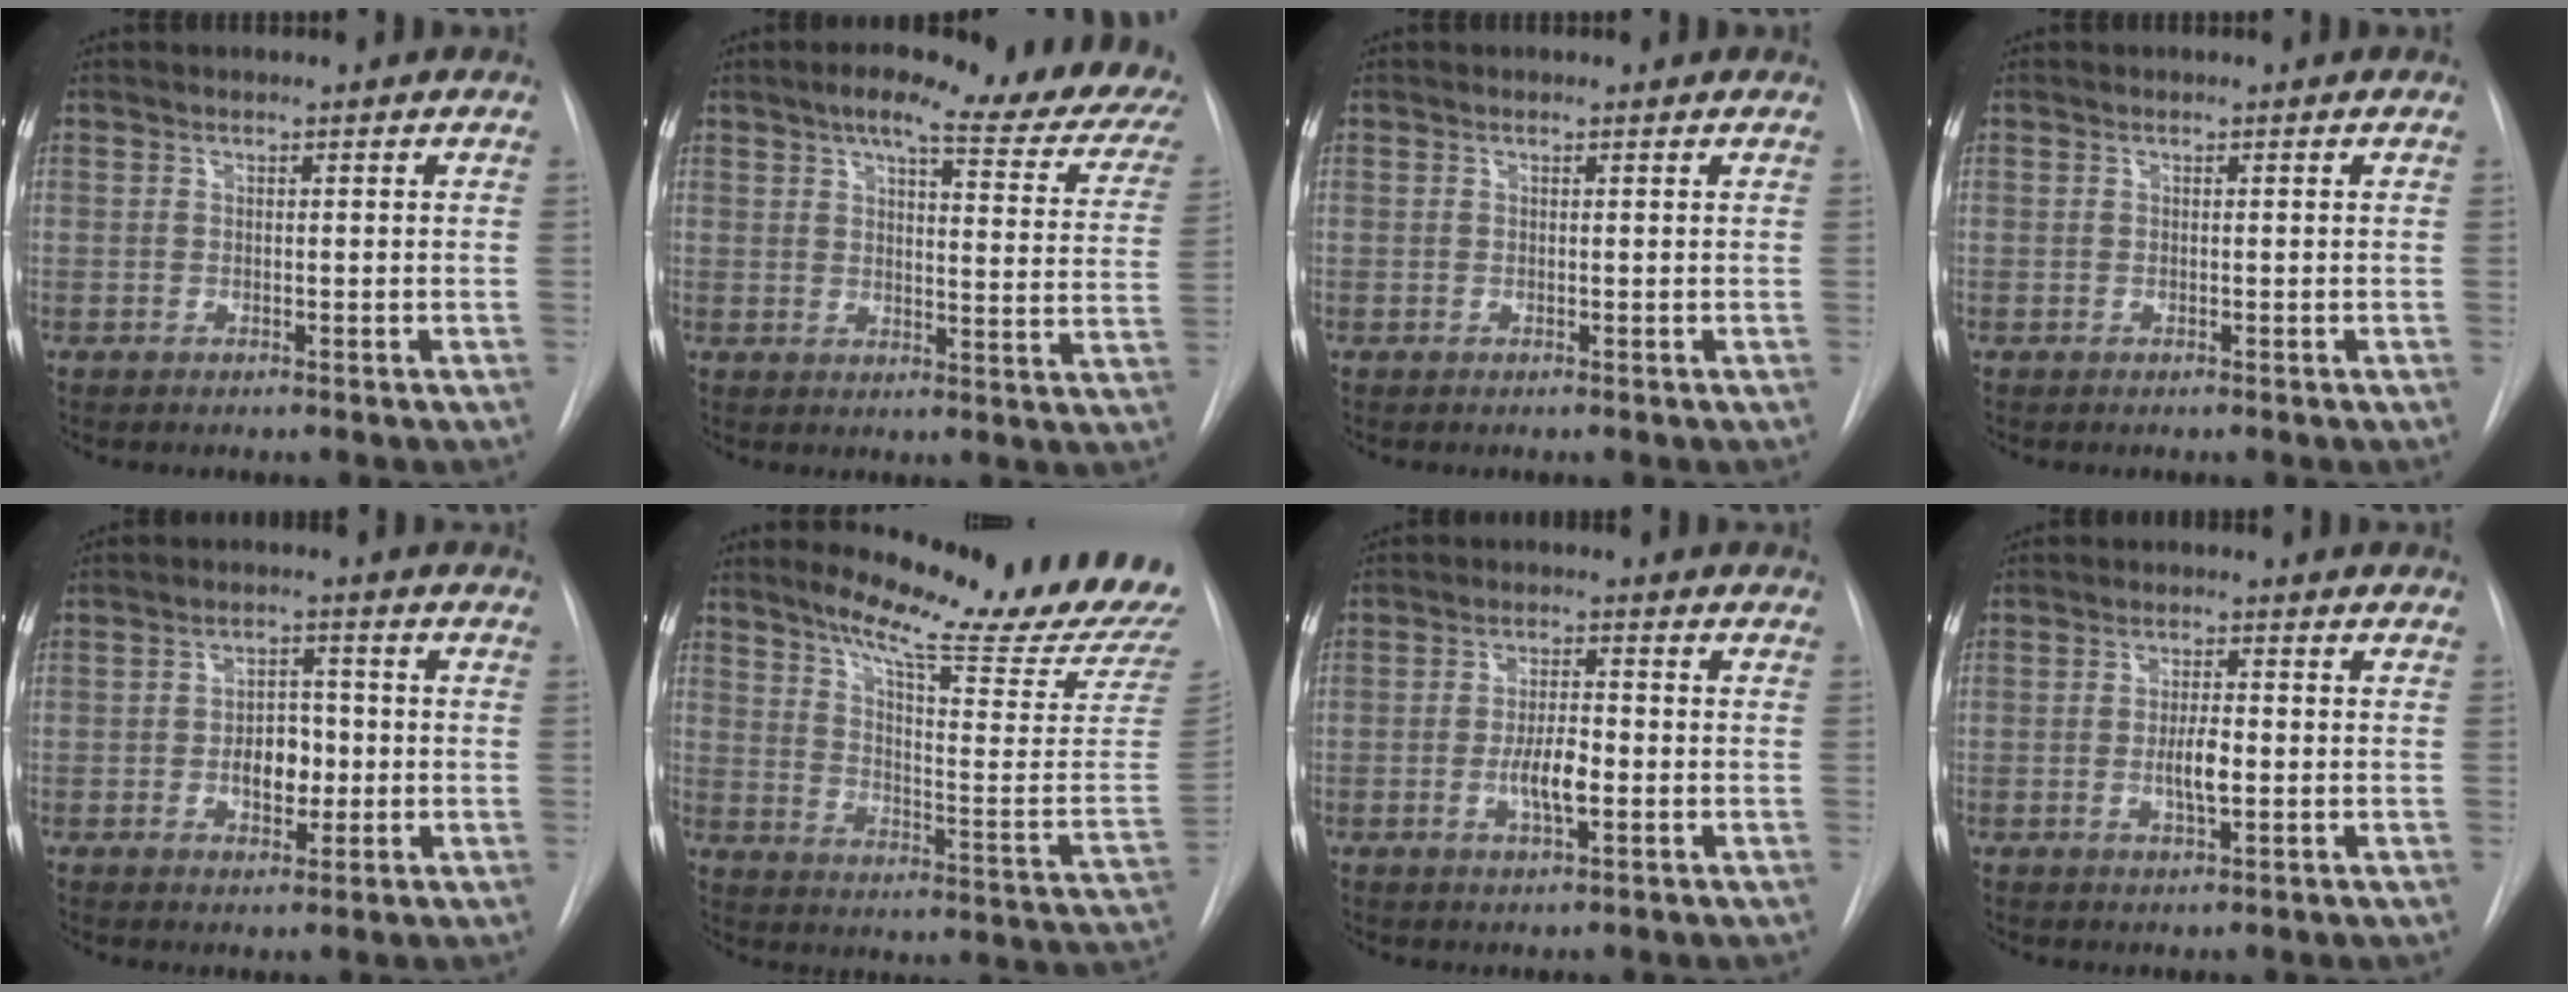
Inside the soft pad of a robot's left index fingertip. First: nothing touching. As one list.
[{"total": 22.0, "force": [16.9, 3.9, 13.5], "torque": [-0.173, -0.017, 0.187]}, {"total": 0.0}, {"total": 0.0}, {"total": 5.2, "force": [-0.8, 3.2, 4.1], "torque": [-0.061, 0.011, -0.008]}, {"total": 21.9, "force": [19.2, 0.2, 10.5], "torque": [-0.158, -0.105, 0.247]}, {"total": 5.0, "force": [-1.3, 1.3, 4.7], "torque": [-0.087, 0.000, -0.020]}, {"total": 3.9, "force": [-0.6, 0.9, 3.7], "torque": [-0.068, -0.001, -0.008]}]